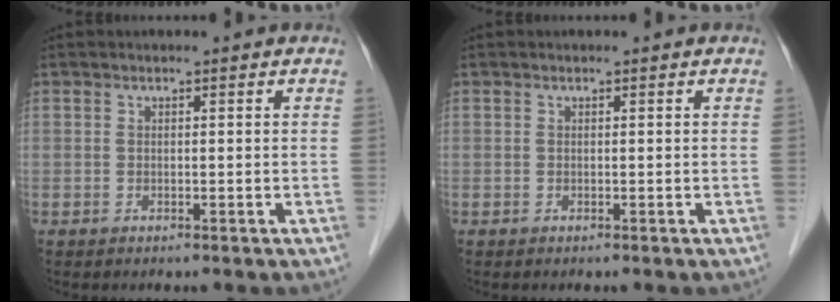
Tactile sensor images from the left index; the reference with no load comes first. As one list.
[{"total": 0.0}]